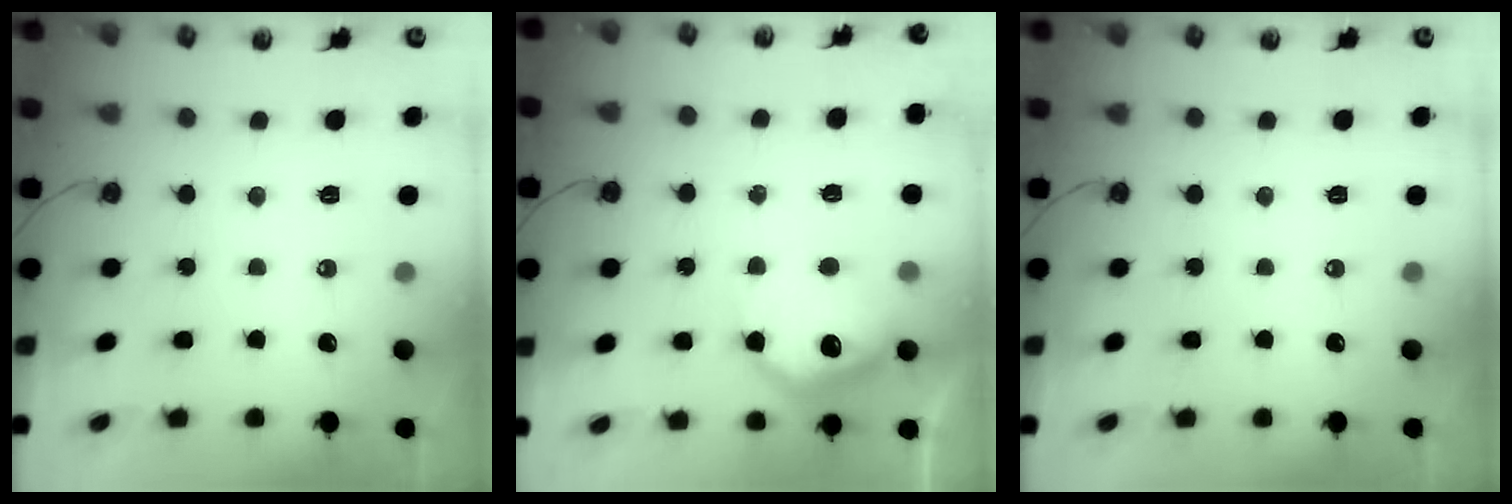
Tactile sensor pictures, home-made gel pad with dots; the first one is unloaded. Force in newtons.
{"total": 13.1, "press": 13.0, "slide": 1.2}
{"total": 0.0}